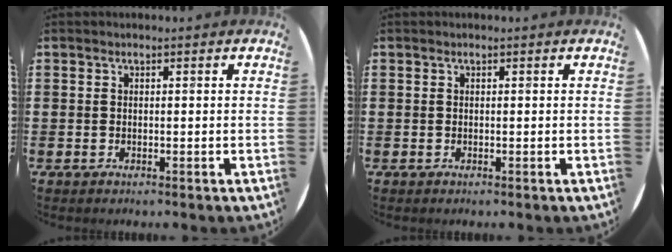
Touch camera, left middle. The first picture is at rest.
{"total": 0.0}